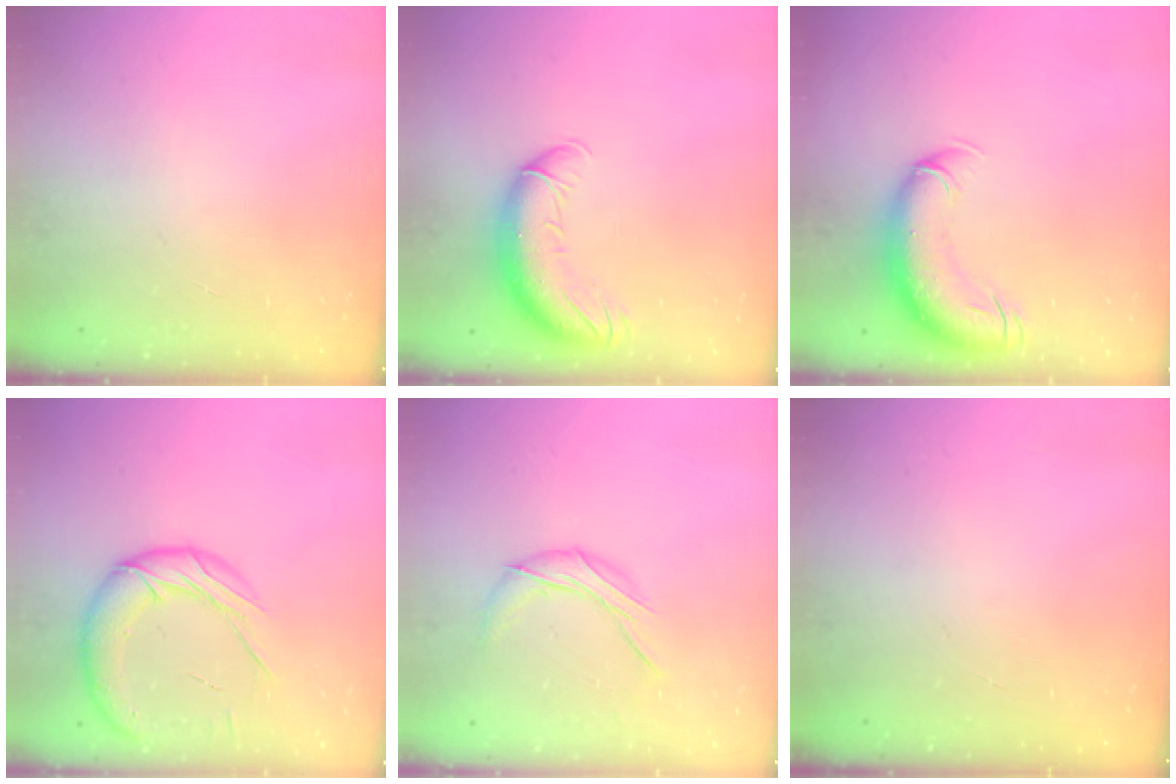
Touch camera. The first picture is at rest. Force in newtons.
{"total": 13.4, "press": 13.0, "slide": 3.2}
{"total": 11.3, "press": 10.9, "slide": 3.0}
{"total": 15.9, "press": 15.7, "slide": 1.9}
{"total": 7.8, "press": 7.8, "slide": 0.1}
{"total": 0.0}